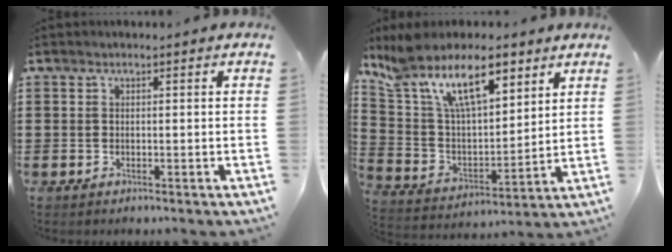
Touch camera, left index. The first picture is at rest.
{"total": 14.2, "force": [8.9, 5.4, 9.7], "torque": [-0.209, -0.023, 0.158]}